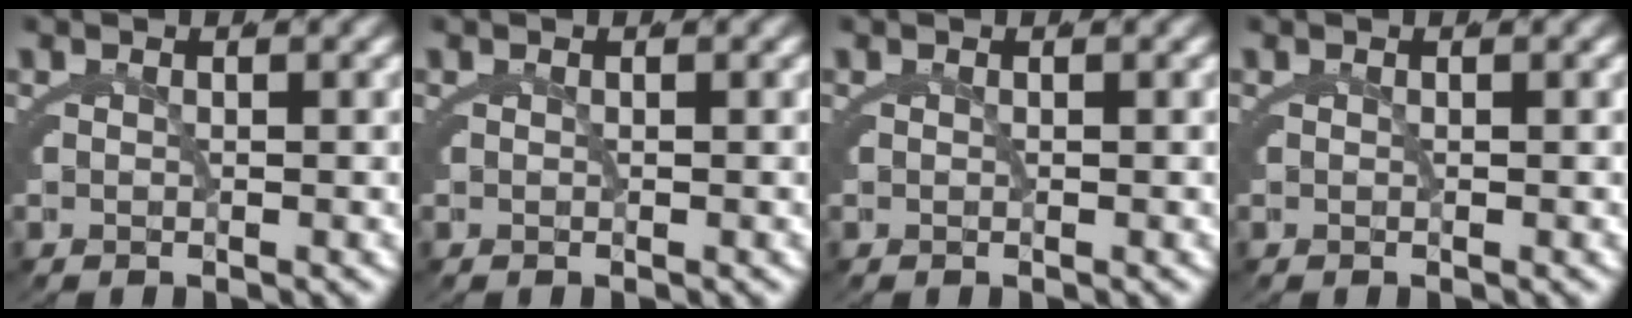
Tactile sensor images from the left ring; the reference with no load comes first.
{"total": 0.0}
{"total": 0.0}
{"total": 0.0}